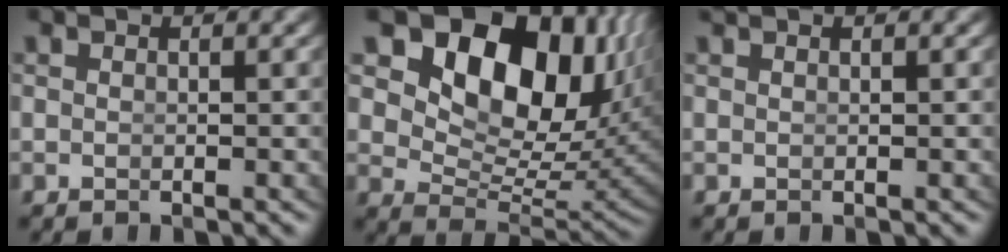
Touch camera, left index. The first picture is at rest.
{"total": 18.5, "force": [5.8, 11.5, 13.3], "torque": [-0.227, 0.000, 0.086]}
{"total": 0.7, "force": [0.5, -0.5, 0.2], "torque": [0.004, 0.002, 0.009]}